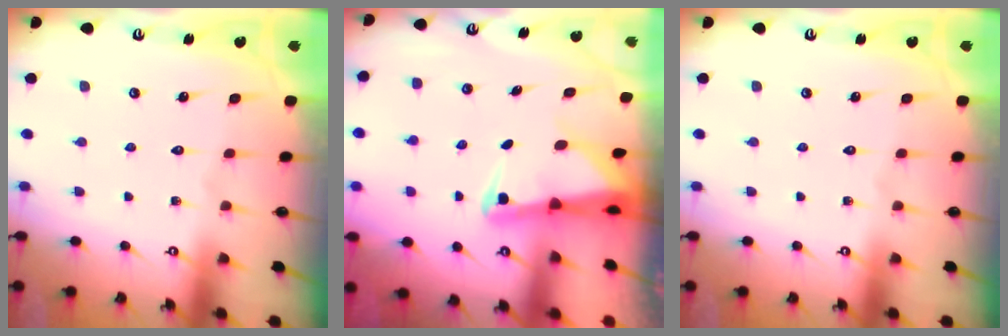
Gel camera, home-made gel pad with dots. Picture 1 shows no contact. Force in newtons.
{"total": 3.1, "press": 3.1, "slide": 0.6}
{"total": 0.0}